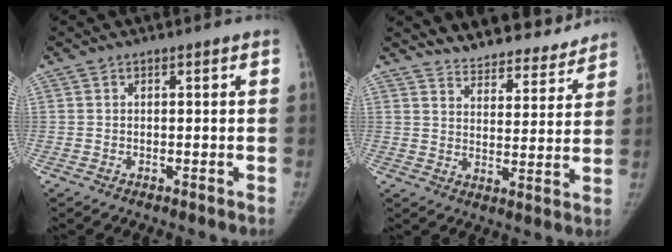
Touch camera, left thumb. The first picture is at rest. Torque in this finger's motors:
{"motor_torque": [0.37, 0.23, 0.25, -0.18, 0.01]}